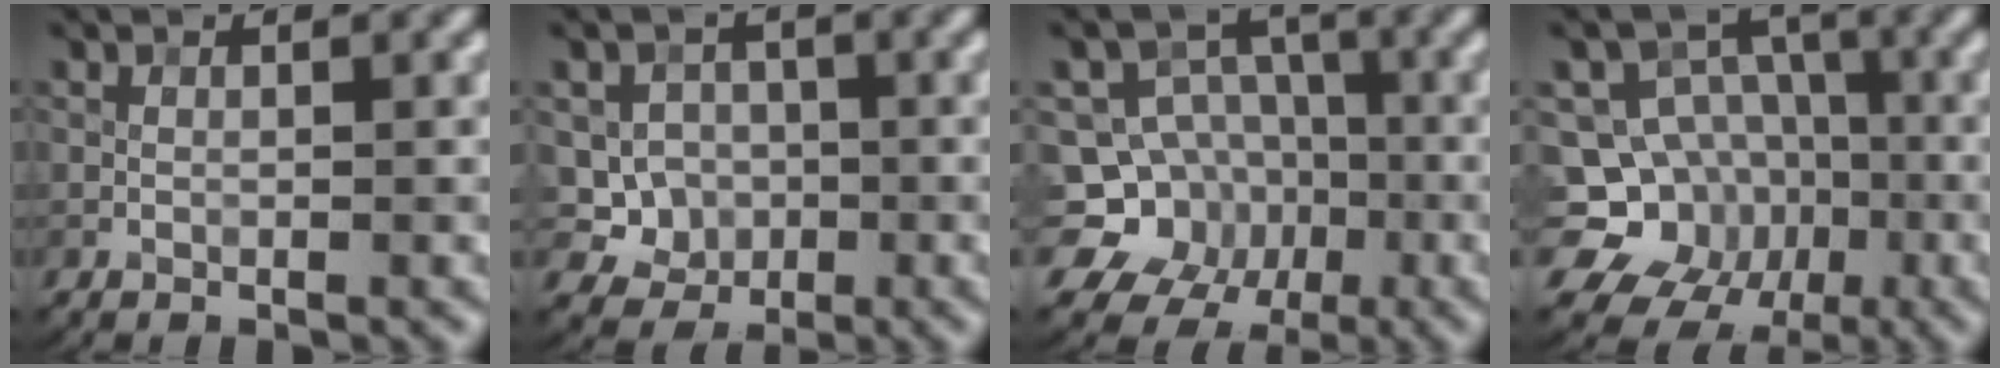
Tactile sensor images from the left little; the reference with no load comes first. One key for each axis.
{"total": 5.6, "fx": -0.8, "fy": 5.2, "fz": 1.9, "tx": -0.022, "ty": 0.024, "tz": -0.045}
{"total": 10.8, "fx": -4.2, "fy": 9.4, "fz": 3.2, "tx": -0.065, "ty": 0.004, "tz": -0.100}
{"total": 14.1, "fx": -5.3, "fy": 12.2, "fz": 4.6, "tx": -0.088, "ty": -0.017, "tz": -0.105}